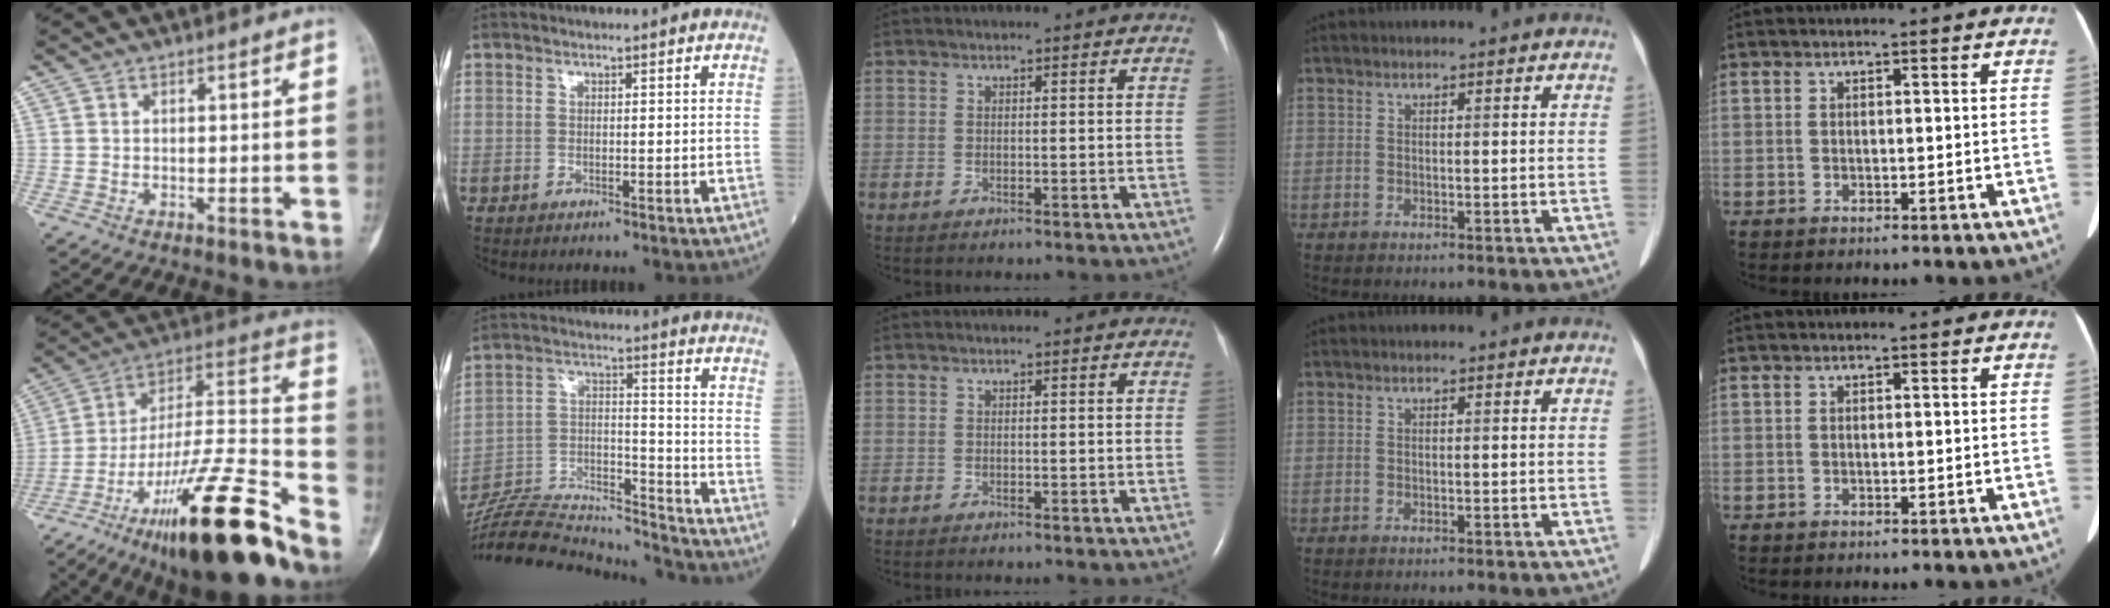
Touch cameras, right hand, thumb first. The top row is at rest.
{"thumb": {"total": 28.3, "force": [-18.7, 4.8, 20.7], "torque": [-0.307, 0.073, -0.310]}, "index": {"total": 20.5, "force": [-19.9, 2.1, 4.5], "torque": [-0.106, 0.022, -0.321]}}